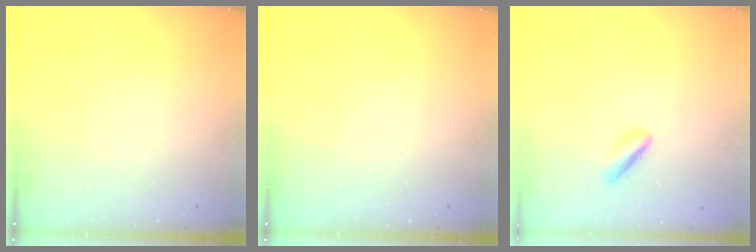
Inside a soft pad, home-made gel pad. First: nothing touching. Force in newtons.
{"total": 0.0}
{"total": 2.2, "press": 2.2, "slide": 0.4}